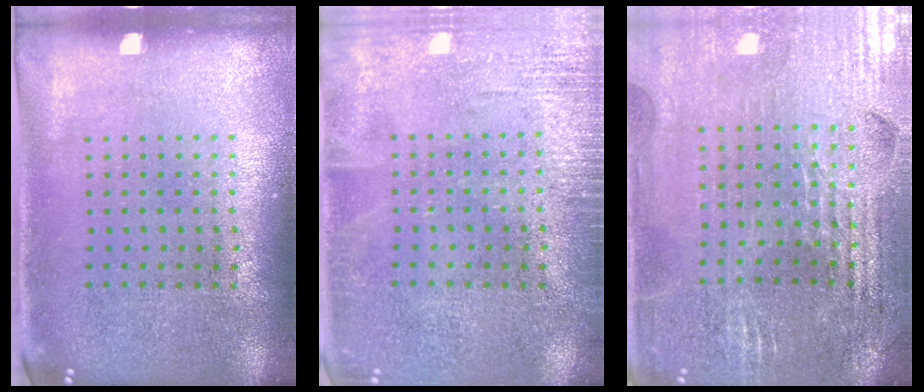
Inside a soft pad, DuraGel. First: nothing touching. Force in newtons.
{"total": 2.4, "press": 2.4, "slide": 0.3}
{"total": 3.0, "press": 3.0, "slide": 0.4}